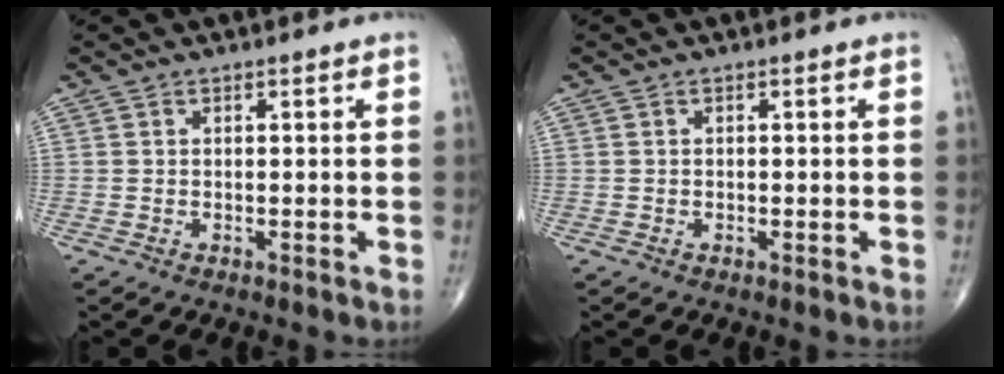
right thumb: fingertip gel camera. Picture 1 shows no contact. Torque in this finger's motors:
{"motor_torque": [-0.14, -0.05, -0.17, -0.16, 0.01]}